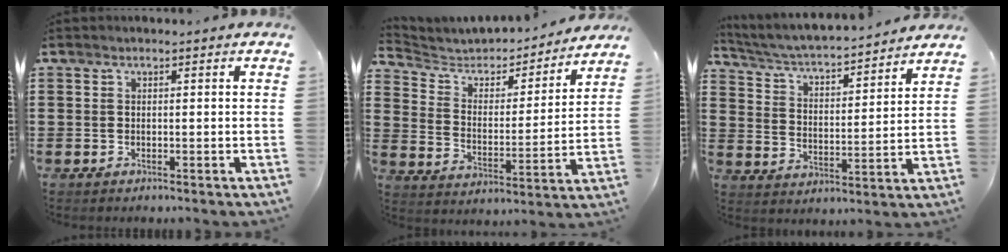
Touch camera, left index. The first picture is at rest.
{"total": 4.2, "force": [3.7, 1.8, 0.7], "torque": [-0.042, -0.030, 0.054]}
{"total": 3.7, "force": [3.5, 0.1, 1.2], "torque": [-0.042, -0.033, 0.051]}